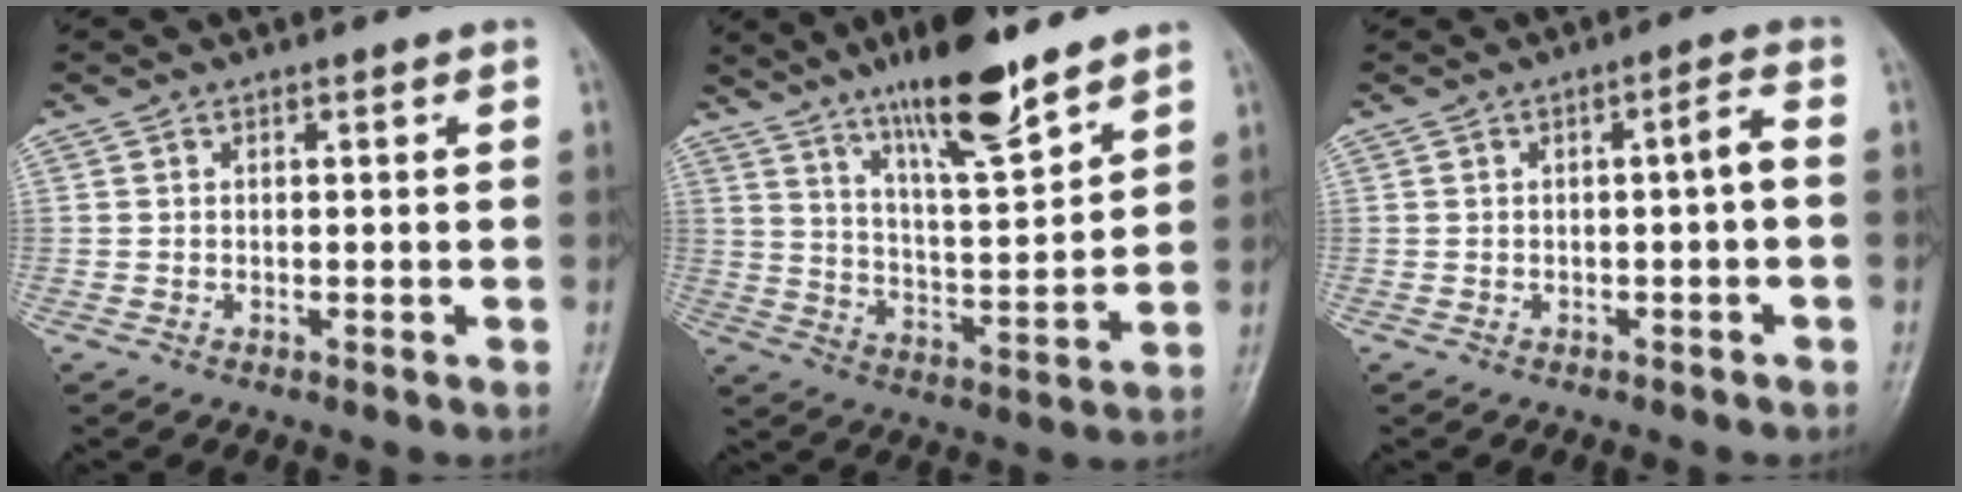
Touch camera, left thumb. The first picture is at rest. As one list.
[{"total": 15.2, "force": [10.9, 3.2, 10.1], "torque": [-0.153, -0.065, 0.191]}, {"total": 2.5, "force": [-0.5, 0.4, 2.4], "torque": [-0.039, 0.018, -0.009]}]